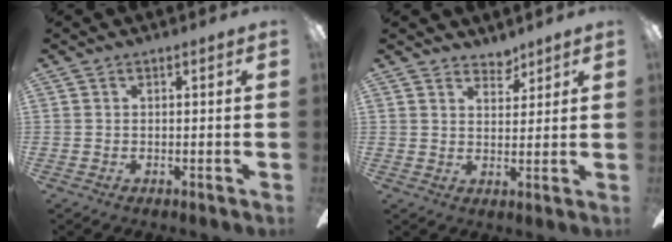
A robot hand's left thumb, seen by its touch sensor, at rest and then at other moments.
{"total": 3.9, "force": [3.6, 1.5, 0.5], "torque": [0.003, -0.027, 0.065]}